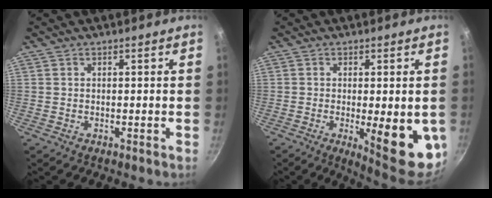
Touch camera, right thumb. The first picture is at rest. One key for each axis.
{"total": 12.0, "fx": -2.3, "fy": 3.7, "fz": 11.2, "tx": -0.120, "ty": -0.011, "tz": -0.021}